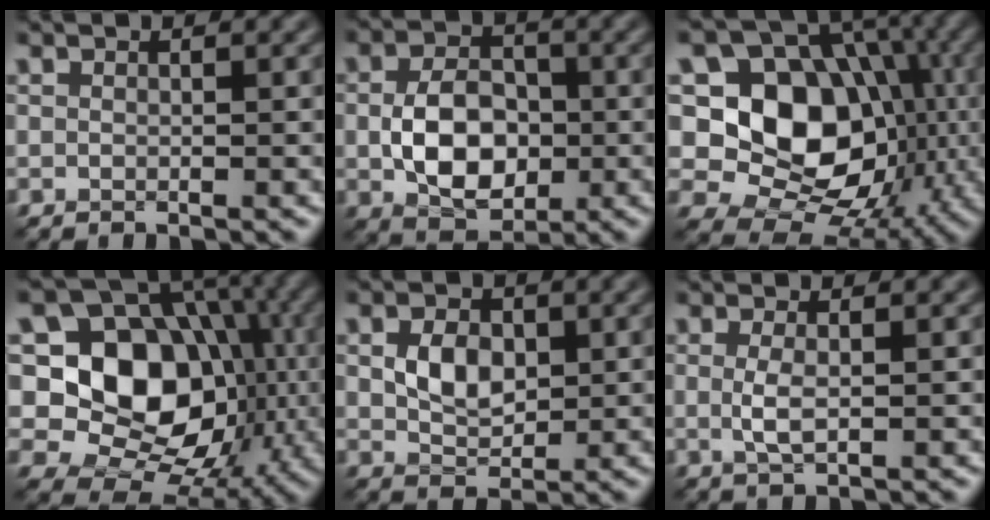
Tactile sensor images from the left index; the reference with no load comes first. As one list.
[{"total": 6.5, "force": [-0.8, 4.4, 4.7], "torque": [-0.096, -0.003, -0.015]}, {"total": 12.4, "force": [-0.5, 9.8, 7.6], "torque": [-0.108, -0.008, -0.023]}, {"total": 12.9, "force": [-0.1, 10.3, 7.8], "torque": [-0.105, -0.004, -0.018]}, {"total": 3.3, "force": [0.4, 2.3, 2.4], "torque": [-0.053, 0.000, 0.003]}, {"total": 1.8, "force": [-0.1, 0.5, 1.8], "torque": [-0.045, -0.001, -0.003]}]